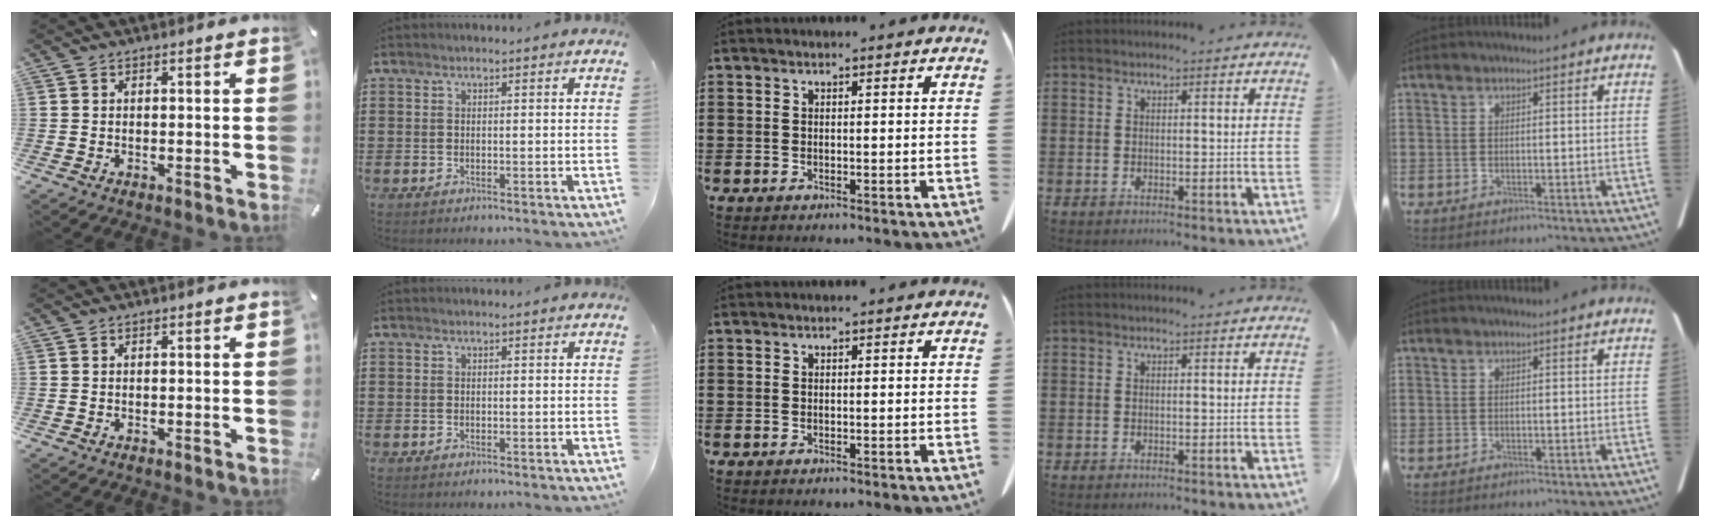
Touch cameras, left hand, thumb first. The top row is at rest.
{}